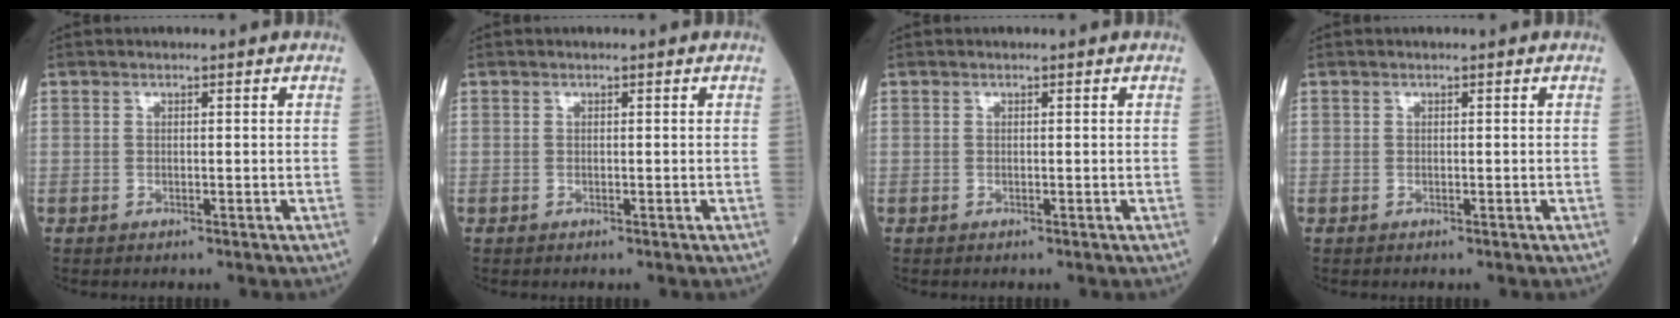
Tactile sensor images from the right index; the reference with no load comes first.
{"total": 0.0}
{"total": 0.0}
{"total": 0.0}